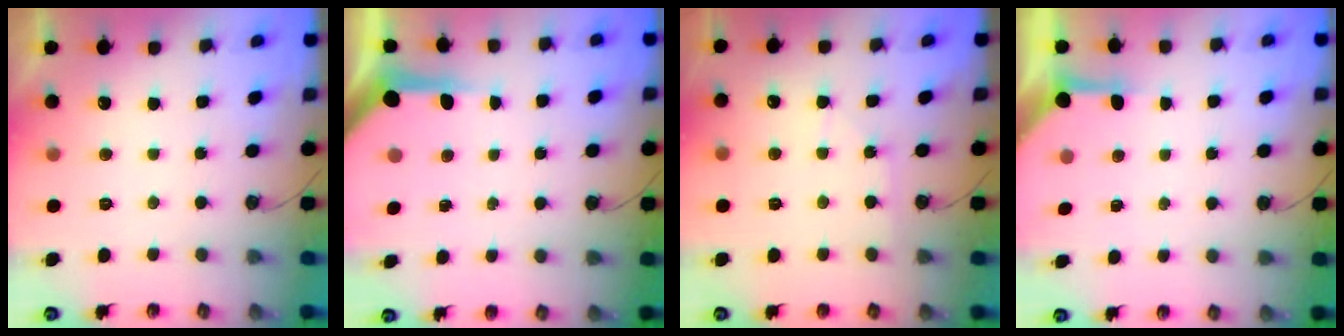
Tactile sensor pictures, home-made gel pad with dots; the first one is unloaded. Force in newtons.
{"total": 5.2, "press": 5.2, "slide": 0.2}
{"total": 6.5, "press": 6.5, "slide": 0.9}
{"total": 4.0, "press": 4.0, "slide": 0.5}